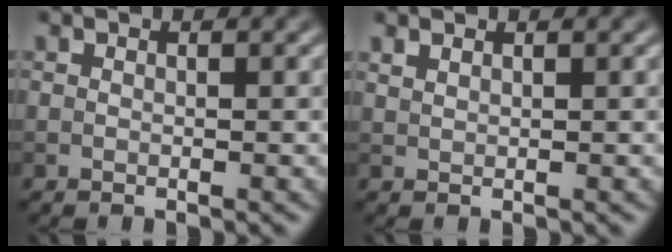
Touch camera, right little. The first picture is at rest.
{"total": 0.8, "force": [0.7, 0.2, 0.3], "torque": [-0.008, 0.001, 0.016]}